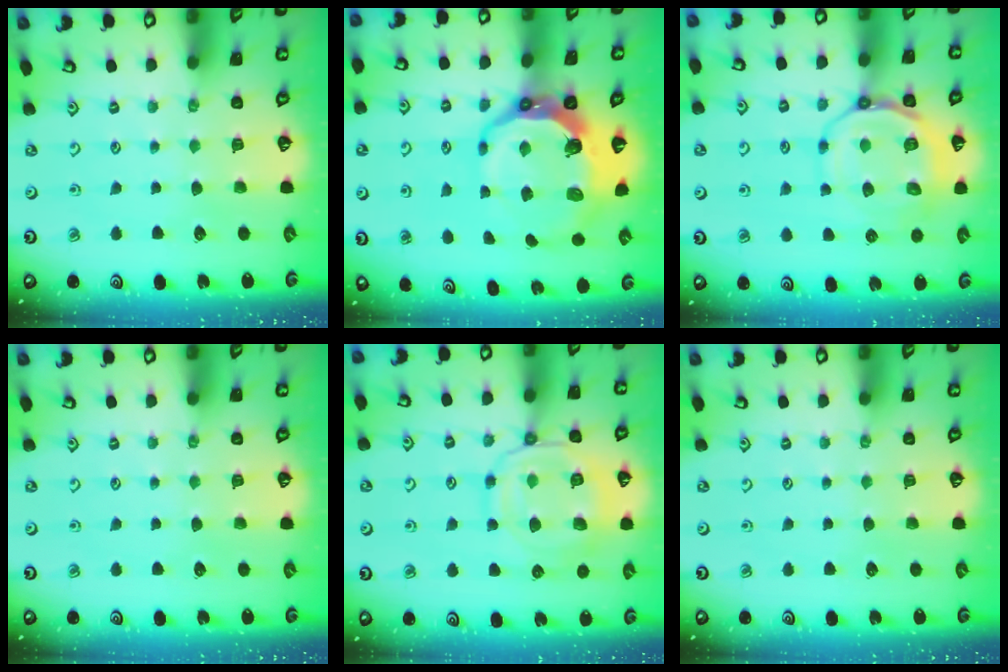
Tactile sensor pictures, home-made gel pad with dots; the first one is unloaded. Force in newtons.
{"total": 13.4, "press": 12.4, "slide": 5.0}
{"total": 13.0, "press": 12.8, "slide": 2.0}
{"total": 0.0}
{"total": 14.2, "press": 14.2, "slide": 1.2}
{"total": 0.0}